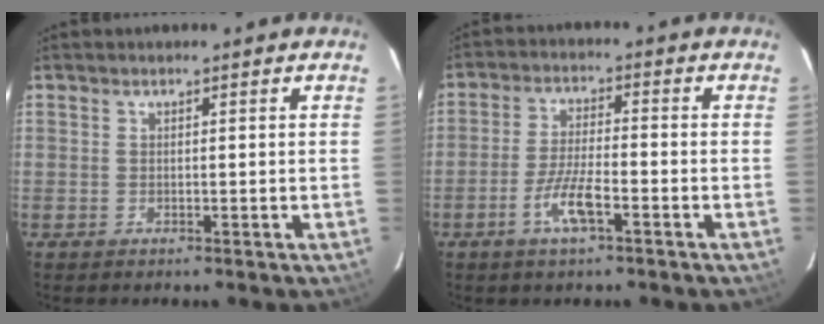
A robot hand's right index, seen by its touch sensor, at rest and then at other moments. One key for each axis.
{"total": 6.7, "fx": -3.6, "fy": 1.4, "fz": 5.5, "tx": -0.117, "ty": -0.003, "tz": -0.068}